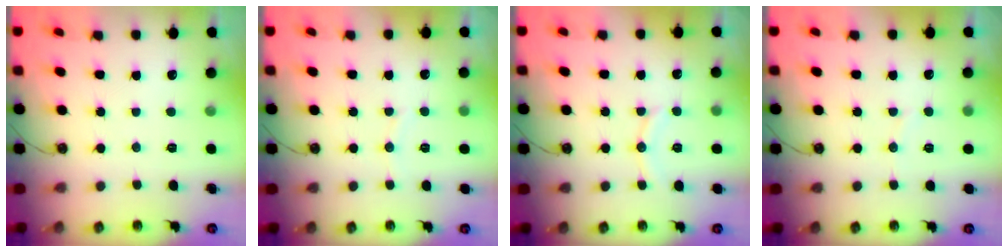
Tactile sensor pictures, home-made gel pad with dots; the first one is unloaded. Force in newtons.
{"total": 3.5, "press": 3.4, "slide": 0.8}
{"total": 8.2, "press": 8.1, "slide": 0.8}
{"total": 3.1, "press": 2.9, "slide": 1.0}